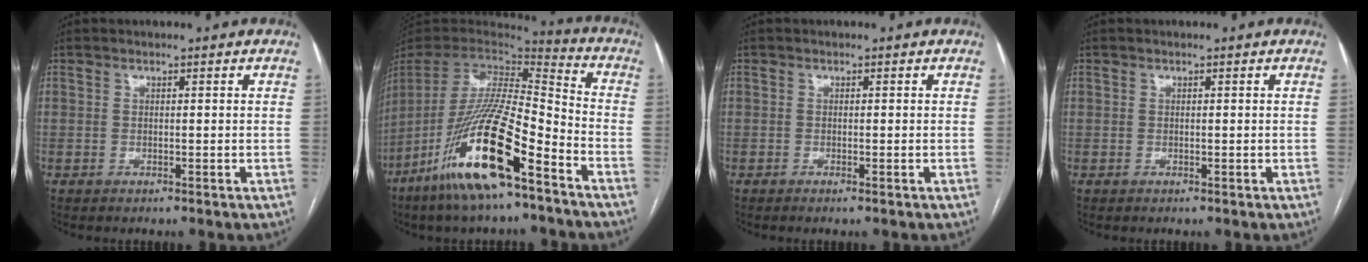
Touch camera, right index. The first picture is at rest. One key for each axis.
{"total": 21.9, "fx": -12.6, "fy": 3.3, "fz": 17.5, "tx": -0.366, "ty": -0.046, "tz": -0.239}
{"total": 0.7, "fx": -0.4, "fy": -0.1, "fz": 0.5, "tx": -0.011, "ty": 0.000, "tz": -0.005}
{"total": 0.0}